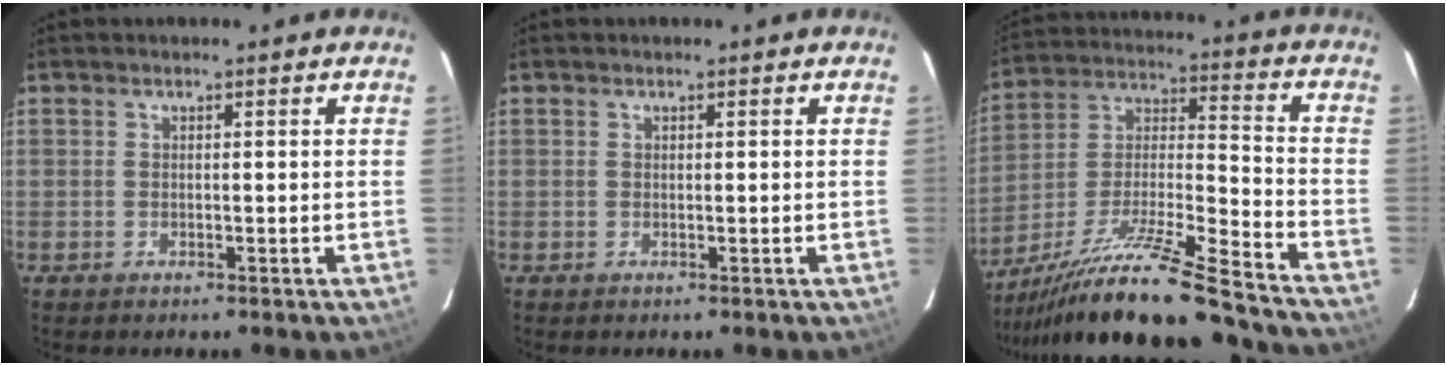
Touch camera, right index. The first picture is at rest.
{"total": 0.0}
{"total": 24.6, "force": [-20.3, 1.4, 13.8], "torque": [-0.228, -0.032, -0.331]}